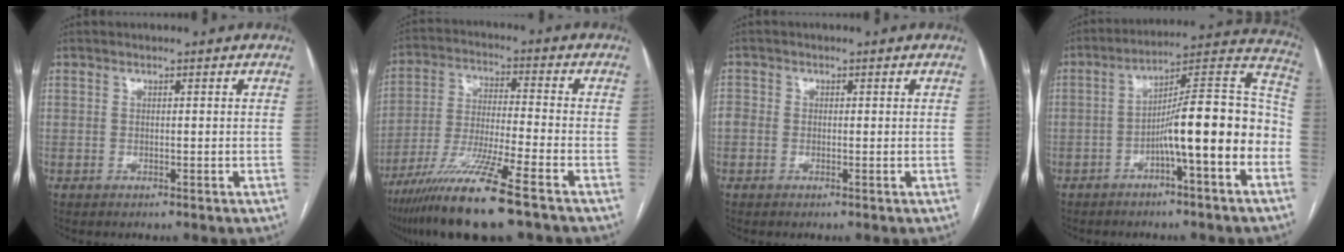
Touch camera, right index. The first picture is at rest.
{"total": 14.6, "force": [-9.6, 0.2, 11.0], "torque": [-0.227, -0.044, -0.179]}
{"total": 2.0, "force": [-0.2, 1.8, 0.9], "torque": [-0.014, 0.014, -0.004]}
{"total": 14.6, "force": [-4.4, 1.3, 13.9], "torque": [-0.200, 0.039, -0.068]}